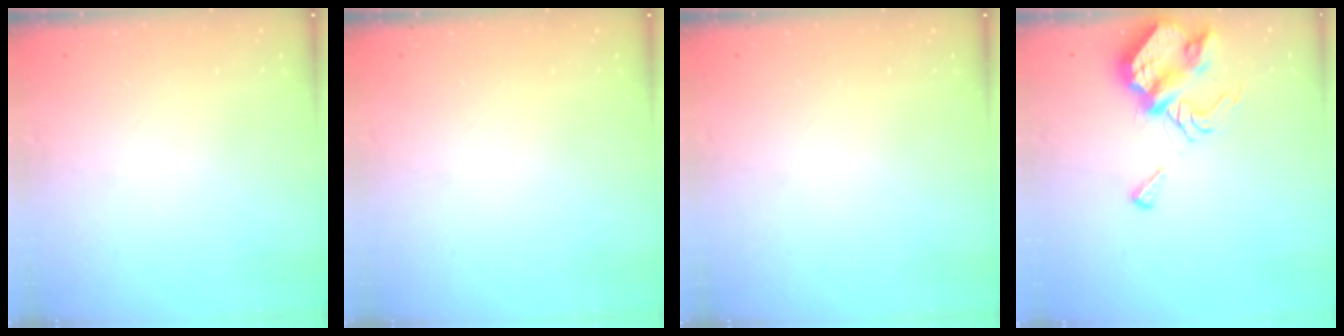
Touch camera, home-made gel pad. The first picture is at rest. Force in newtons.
{"total": 0.0}
{"total": 0.0}
{"total": 8.2, "press": 8.1, "slide": 1.0}